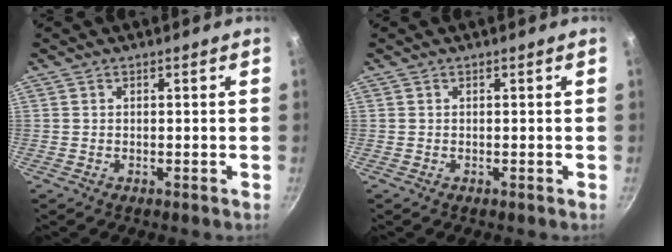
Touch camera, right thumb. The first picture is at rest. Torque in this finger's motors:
{"motor_torque": [0.06, -0.01, 0.09, 0.03, 0.03]}